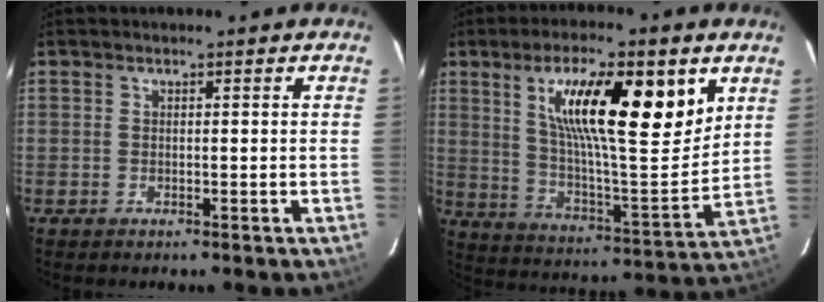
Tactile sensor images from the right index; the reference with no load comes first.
{"total": 21.1, "force": [9.3, 5.4, 18.2], "torque": [-0.291, 0.006, 0.158]}